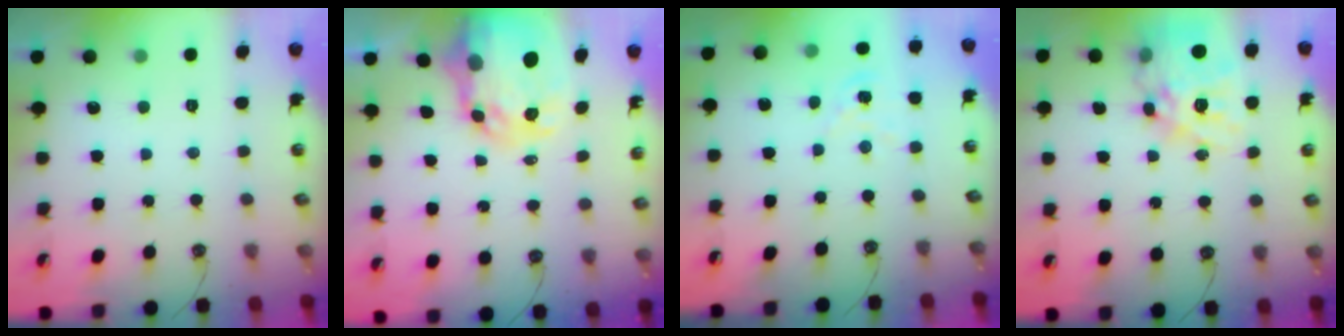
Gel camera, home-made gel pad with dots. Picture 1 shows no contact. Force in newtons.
{"total": 9.7, "press": 9.6, "slide": 0.9}
{"total": 1.3, "press": 1.3, "slide": 0.2}
{"total": 20.0, "press": 19.9, "slide": 1.8}